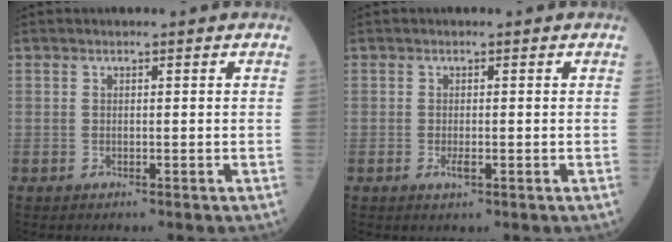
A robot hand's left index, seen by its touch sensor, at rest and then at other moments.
{"total": 1.4, "force": [-0.7, 0.4, 1.2], "torque": [-0.022, -0.002, -0.009]}